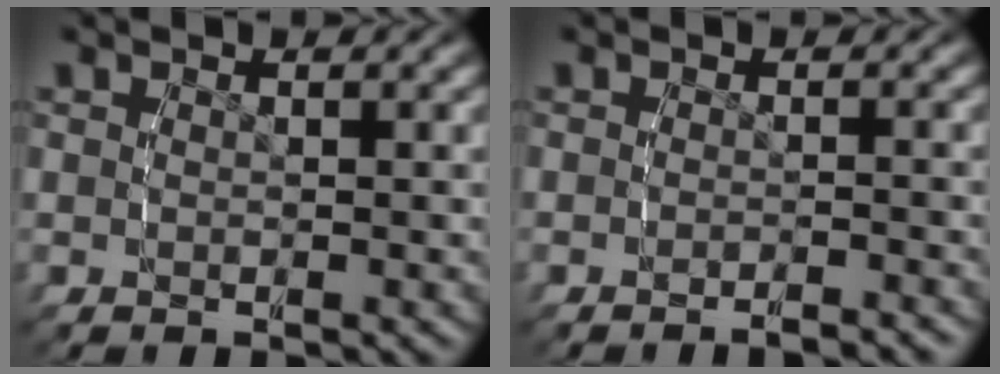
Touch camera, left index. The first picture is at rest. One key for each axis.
{"total": 1.6, "fx": -1.6, "fy": -0.1, "fz": 0.3, "tx": 0.002, "ty": 0.005, "tz": -0.031}